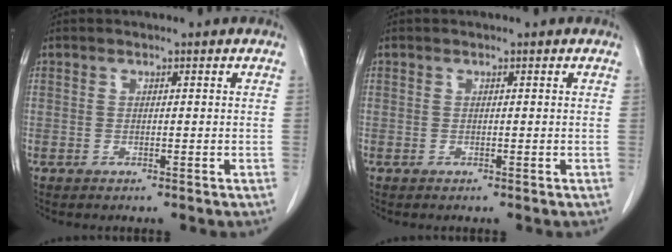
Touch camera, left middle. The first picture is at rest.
{"total": 0.0}